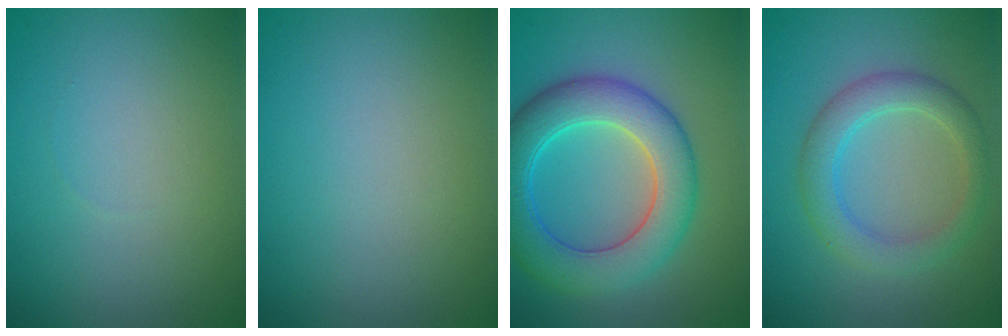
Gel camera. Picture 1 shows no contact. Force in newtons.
{"total": 0.0}
{"total": 7.8, "press": 7.8, "slide": 0.1}
{"total": 3.7, "press": 3.7, "slide": 0.0}